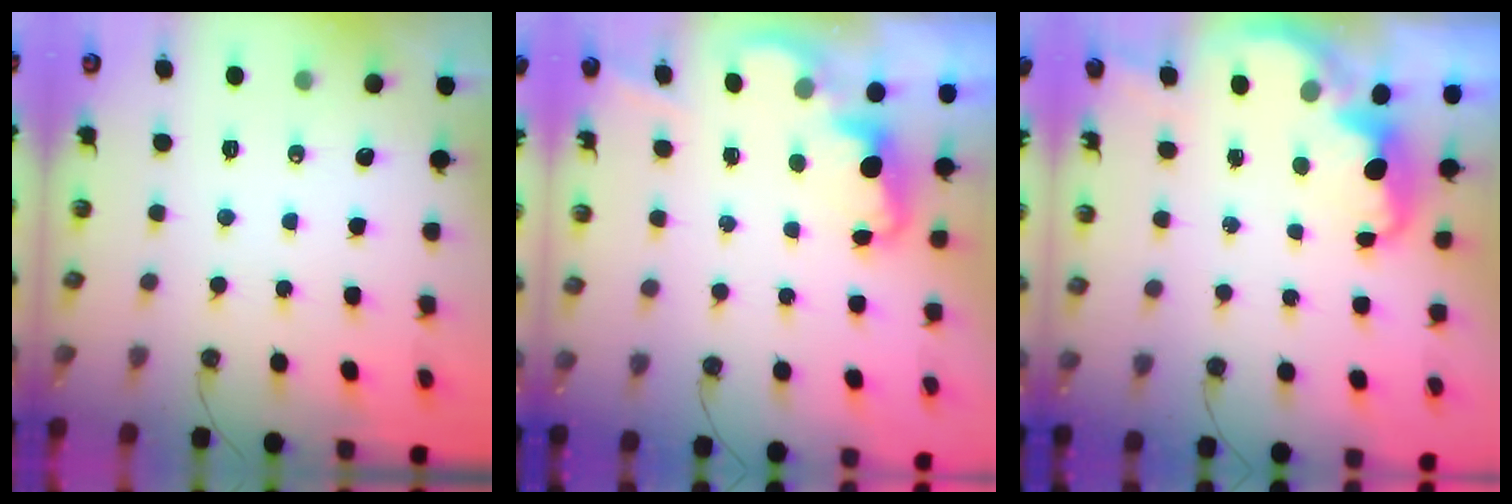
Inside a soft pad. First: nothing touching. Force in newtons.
{"total": 2.1, "press": 2.1, "slide": 0.6}
{"total": 2.0, "press": 1.8, "slide": 0.8}